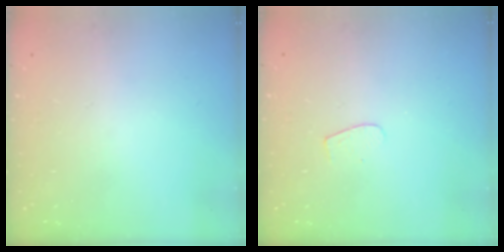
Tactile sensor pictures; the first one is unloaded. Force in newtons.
{"total": 4.0, "press": 4.0, "slide": 0.4}